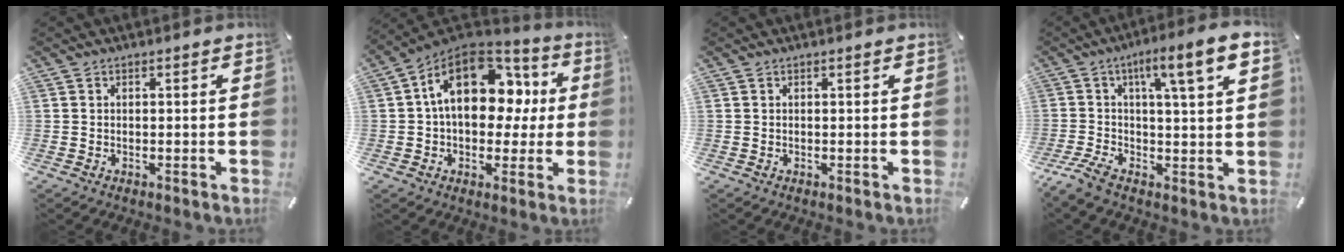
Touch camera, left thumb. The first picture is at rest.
{"total": 19.2, "force": [4.5, 12.7, 13.7], "torque": [-0.228, -0.011, 0.078]}
{"total": 0.0}
{"total": 11.6, "force": [2.7, 2.3, 11.0], "torque": [-0.171, -0.015, 0.037]}